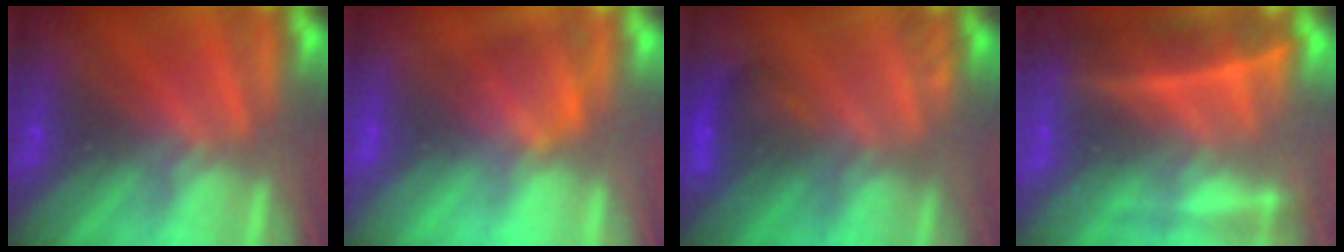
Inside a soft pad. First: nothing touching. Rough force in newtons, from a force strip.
{"total": 2.6}
{"total": 2.9}
{"total": 6.7}